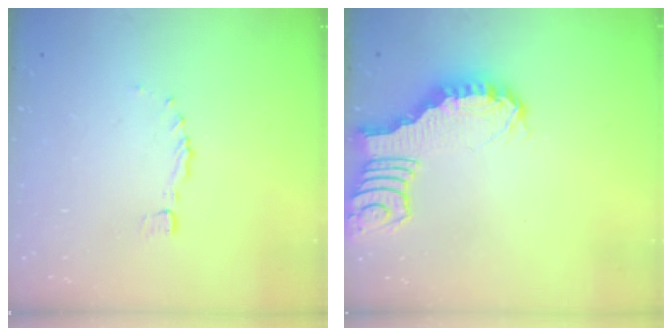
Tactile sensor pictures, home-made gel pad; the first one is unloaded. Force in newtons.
{"total": 2.5, "press": 2.4, "slide": 0.5}